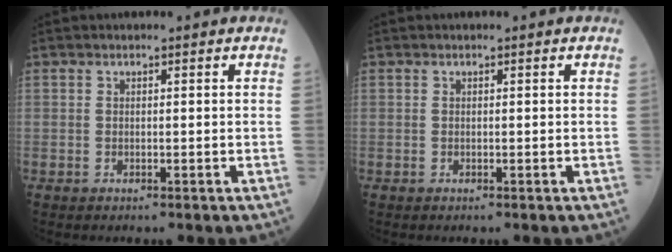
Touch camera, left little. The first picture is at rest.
{"total": 0.0}